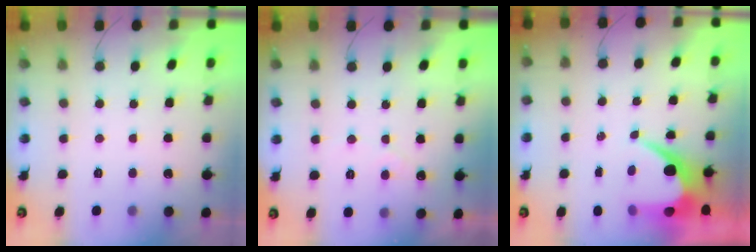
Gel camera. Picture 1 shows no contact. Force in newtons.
{"total": 2.7, "press": 2.7, "slide": 0.0}
{"total": 8.2, "press": 8.2, "slide": 0.4}